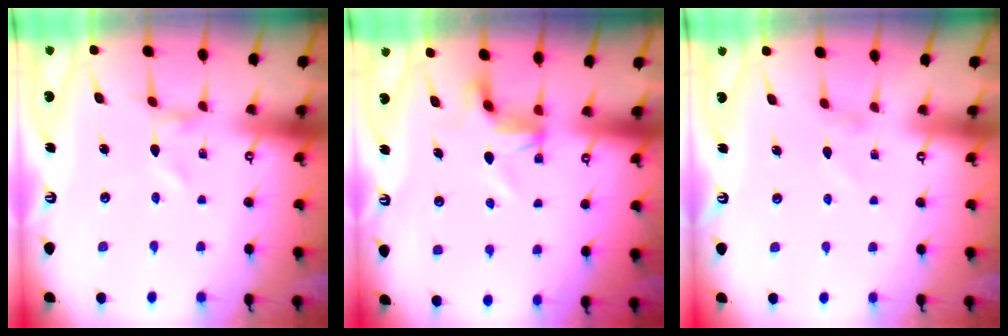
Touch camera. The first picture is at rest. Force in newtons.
{"total": 4.4, "press": 4.4, "slide": 0.5}
{"total": 1.8, "press": 1.8, "slide": 0.4}